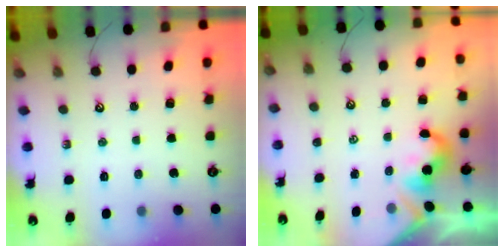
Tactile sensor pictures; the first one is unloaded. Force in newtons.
{"total": 2.1, "press": 2.0, "slide": 0.5}